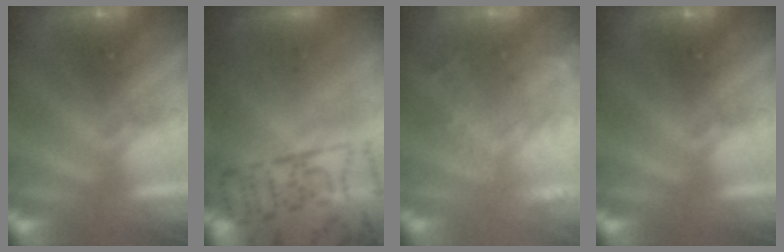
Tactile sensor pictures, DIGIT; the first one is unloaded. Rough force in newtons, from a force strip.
{"total": 7.9}
{"total": 9.6}
{"total": 0.0}